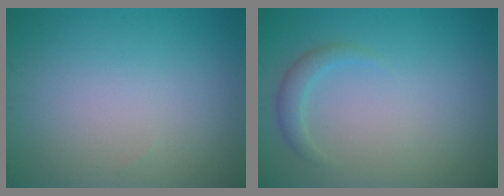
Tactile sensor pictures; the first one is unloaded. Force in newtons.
{"total": 1.5, "press": 1.5, "slide": 0.1}